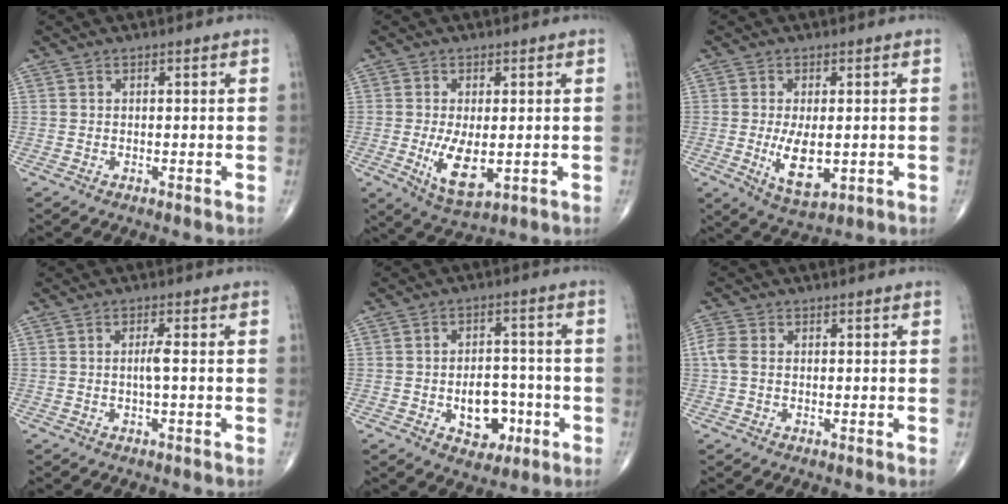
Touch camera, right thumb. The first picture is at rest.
{"total": 7.8, "force": [-1.2, 3.3, 6.9], "torque": [-0.123, -0.020, -0.010]}
{"total": 7.8, "force": [-1.0, 3.5, 6.8], "torque": [-0.115, -0.017, -0.007]}
{"total": 1.8, "force": [-0.2, 0.0, 1.8], "torque": [-0.038, 0.003, -0.003]}
{"total": 8.2, "force": [-2.6, 5.6, 5.4], "torque": [-0.042, 0.024, -0.029]}
{"total": 3.0, "force": [0.0, 2.1, 2.2], "torque": [-0.061, 0.005, -0.006]}